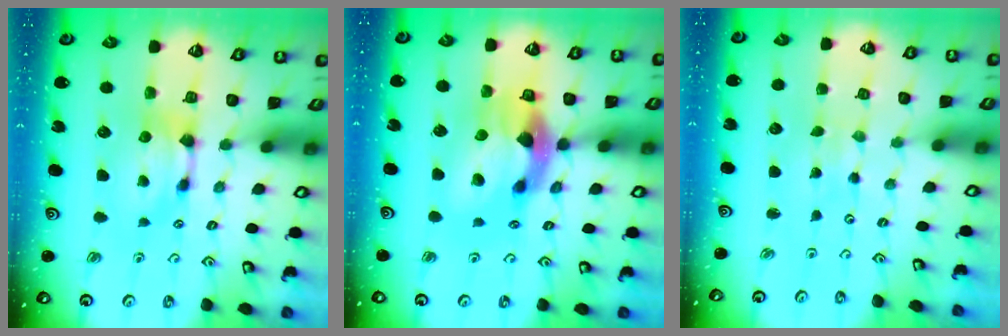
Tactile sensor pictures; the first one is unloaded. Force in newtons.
{"total": 7.7, "press": 7.3, "slide": 2.5}
{"total": 6.4, "press": 6.4, "slide": 0.4}